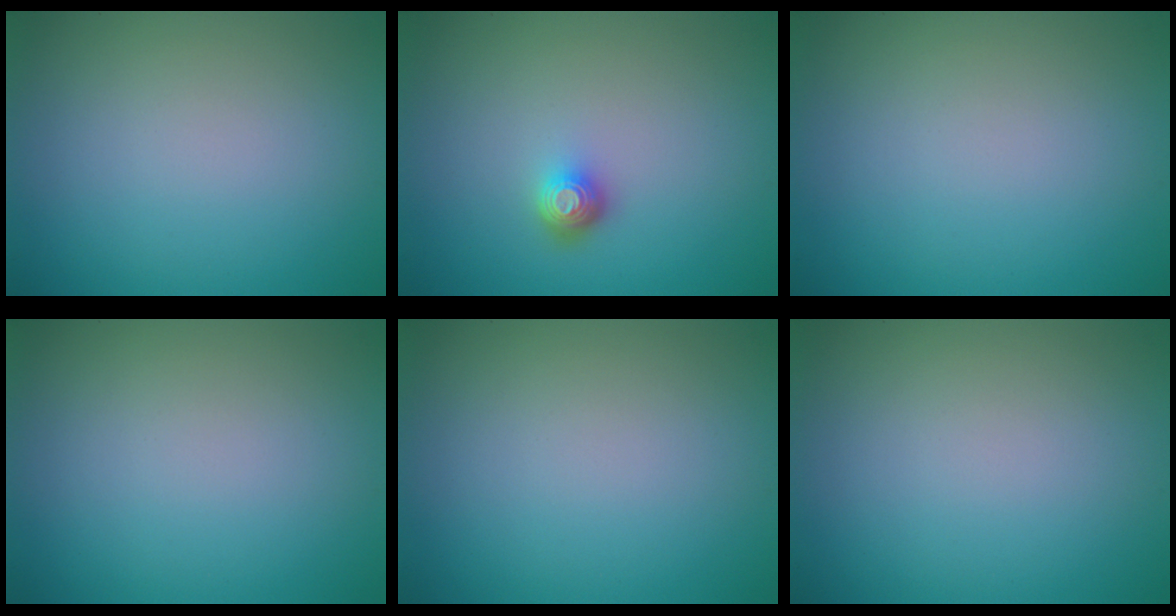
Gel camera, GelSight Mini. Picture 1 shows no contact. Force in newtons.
{"total": 1.8, "press": 1.3, "slide": 1.2}
{"total": 0.0}
{"total": 0.0}
{"total": 0.0}
{"total": 0.0}